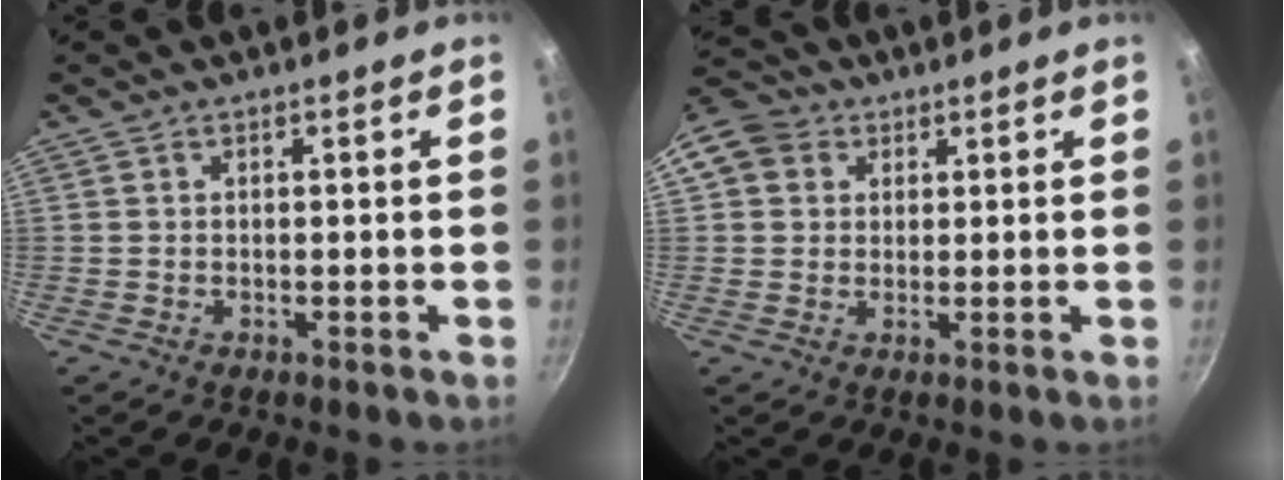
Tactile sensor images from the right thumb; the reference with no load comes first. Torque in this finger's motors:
{"motor_torque": [-1.20, 1.40, 0.03, -0.26, 0.07]}